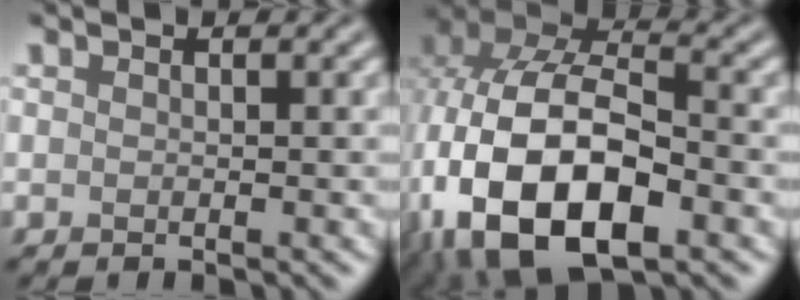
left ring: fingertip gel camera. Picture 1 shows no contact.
{"total": 15.4, "force": [-4.7, 9.2, 11.5], "torque": [-0.228, -0.018, -0.077]}